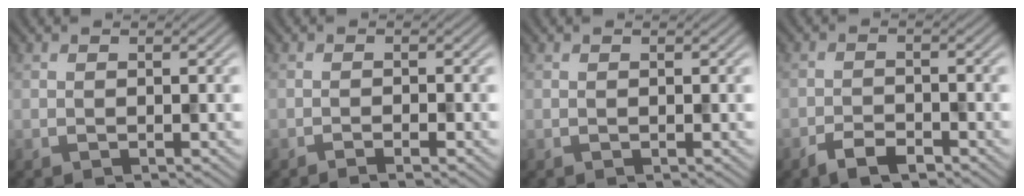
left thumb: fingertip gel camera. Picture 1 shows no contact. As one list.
[{"total": 1.2, "force": [-0.8, 0.0, 0.9], "torque": [-0.017, 0.005, -0.018]}, {"total": 0.0}, {"total": 3.1, "force": [-2.2, 1.2, 1.8], "torque": [-0.034, 0.001, -0.048]}]